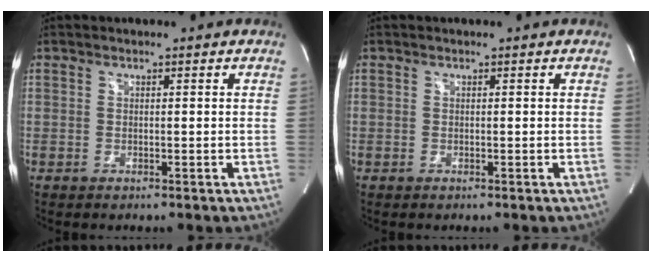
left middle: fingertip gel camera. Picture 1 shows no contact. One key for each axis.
{"total": 0.0}